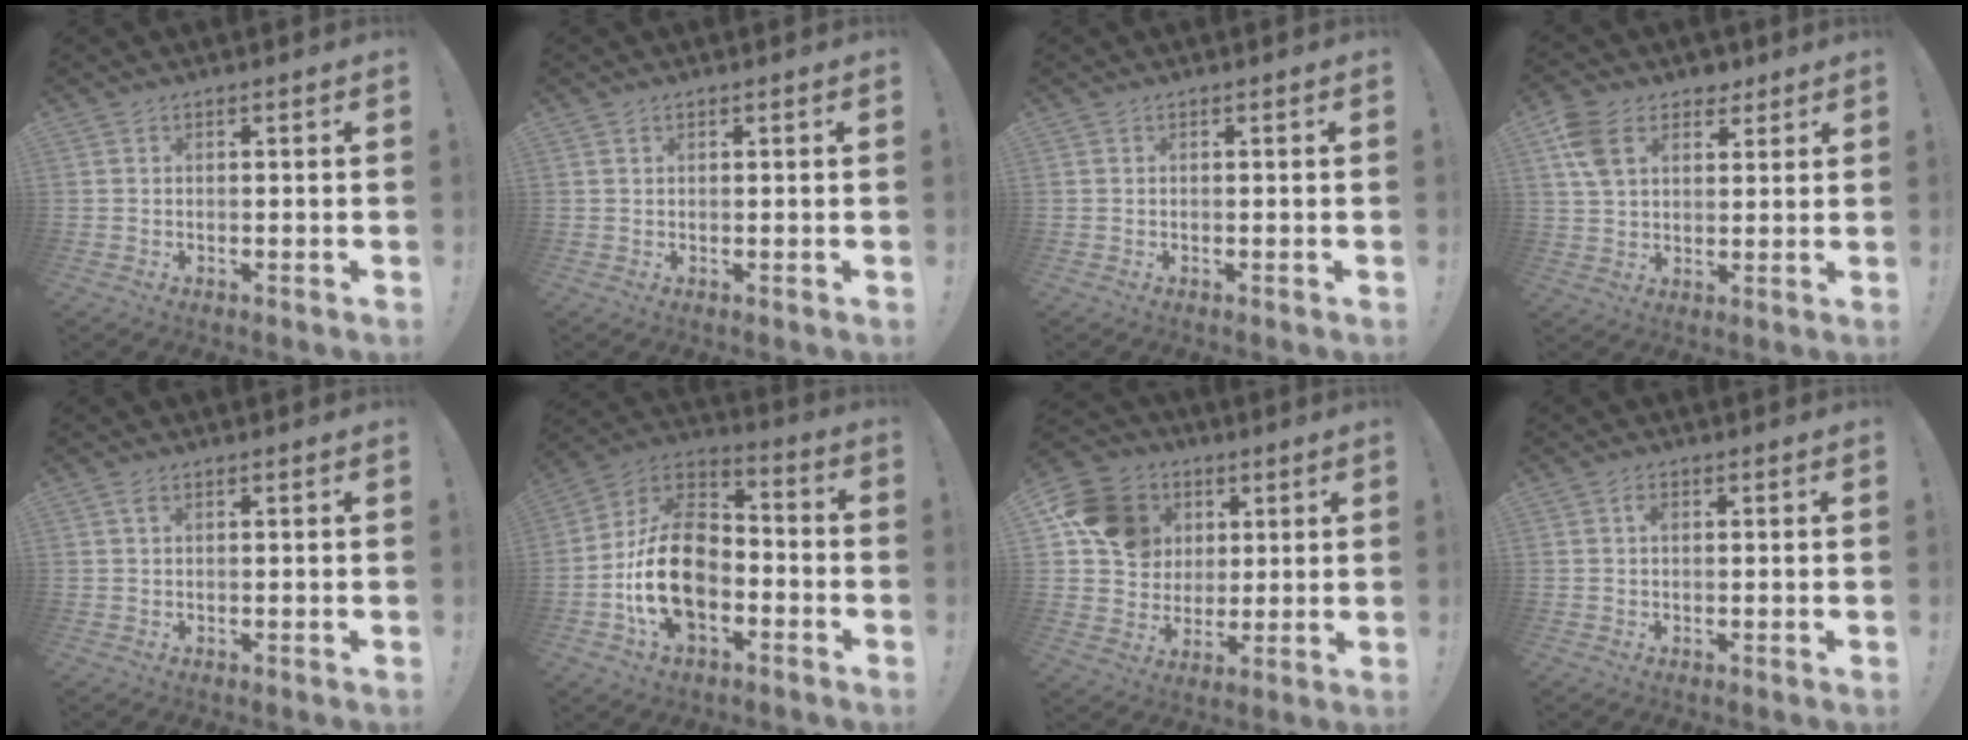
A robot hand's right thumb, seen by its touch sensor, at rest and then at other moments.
{"total": 0.5, "force": [0.4, 0.3, 0.2], "torque": [0.000, -0.002, 0.007]}
{"total": 0.0}
{"total": 10.2, "force": [5.5, 6.8, 5.3], "torque": [-0.111, -0.010, 0.110]}
{"total": 1.4, "force": [0.6, 0.6, 1.2], "torque": [-0.021, 0.001, 0.010]}
{"total": 19.9, "force": [-5.2, 13.8, 13.4], "torque": [-0.224, 0.038, -0.078]}
{"total": 15.0, "force": [4.8, 12.8, 6.0], "torque": [-0.074, -0.007, 0.102]}
{"total": 1.5, "force": [0.3, 0.9, 1.1], "torque": [-0.020, 0.005, 0.002]}